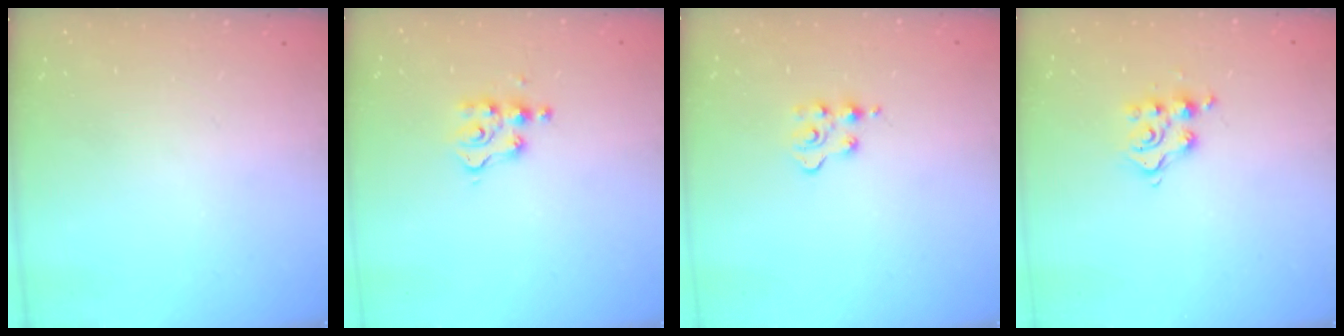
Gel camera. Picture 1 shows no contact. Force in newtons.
{"total": 4.2, "press": 4.1, "slide": 0.5}
{"total": 3.0, "press": 2.9, "slide": 0.4}
{"total": 7.5, "press": 7.5, "slide": 0.5}